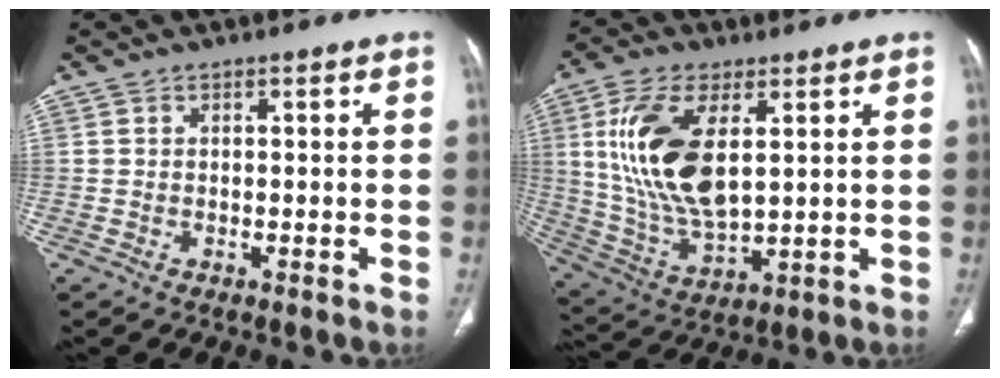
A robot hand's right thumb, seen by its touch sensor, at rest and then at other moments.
{"total": 17.1, "force": [4.2, 8.2, 14.4], "torque": [-0.293, -0.018, 0.089]}